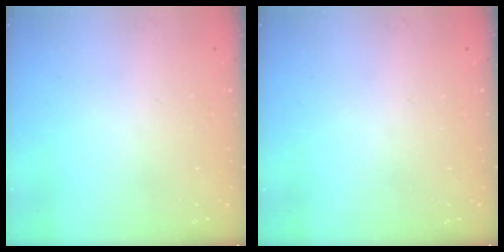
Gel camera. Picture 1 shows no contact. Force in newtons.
{"total": 0.0}